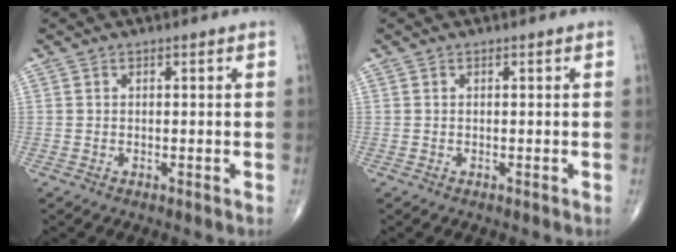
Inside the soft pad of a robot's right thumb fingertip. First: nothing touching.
{"total": 0.0}